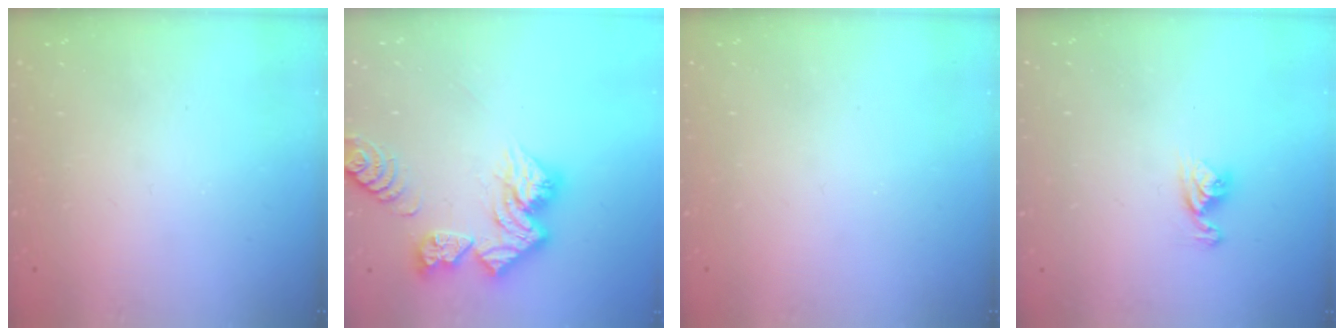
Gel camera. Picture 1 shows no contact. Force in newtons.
{"total": 15.7, "press": 15.6, "slide": 1.7}
{"total": 0.0}
{"total": 6.9, "press": 6.9, "slide": 0.7}